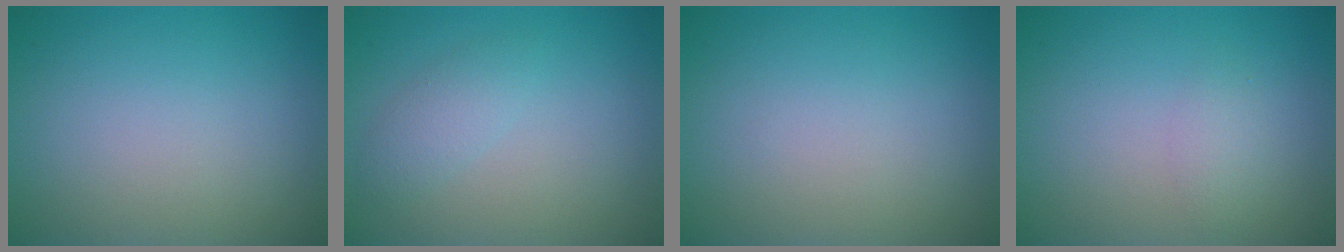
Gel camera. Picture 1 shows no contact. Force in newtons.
{"total": 1.6, "press": 1.6, "slide": 0.0}
{"total": 0.0}
{"total": 1.3, "press": 1.3, "slide": 0.0}